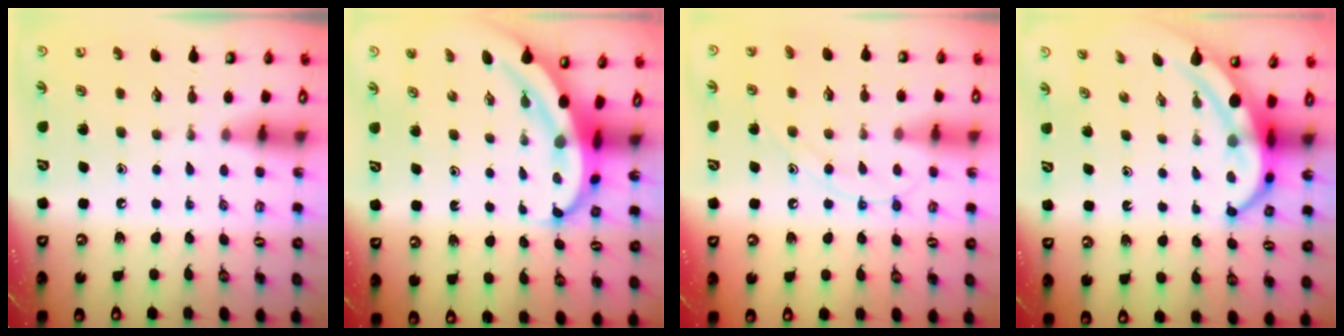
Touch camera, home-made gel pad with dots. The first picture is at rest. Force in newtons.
{"total": 6.1, "press": 6.0, "slide": 1.5}
{"total": 9.6, "press": 9.5, "slide": 0.9}
{"total": 6.1, "press": 6.1, "slide": 0.6}